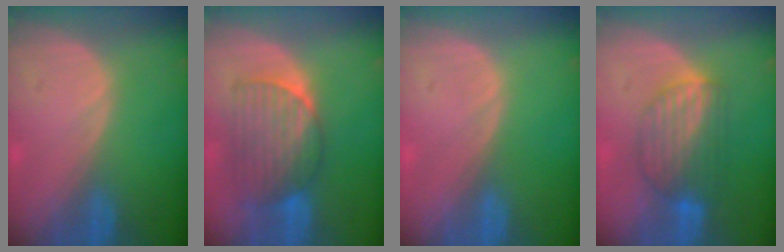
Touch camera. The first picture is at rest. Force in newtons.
{"total": 7.9, "press": 7.7, "slide": 1.5}
{"total": 0.0}
{"total": 6.7, "press": 6.7, "slide": 0.5}